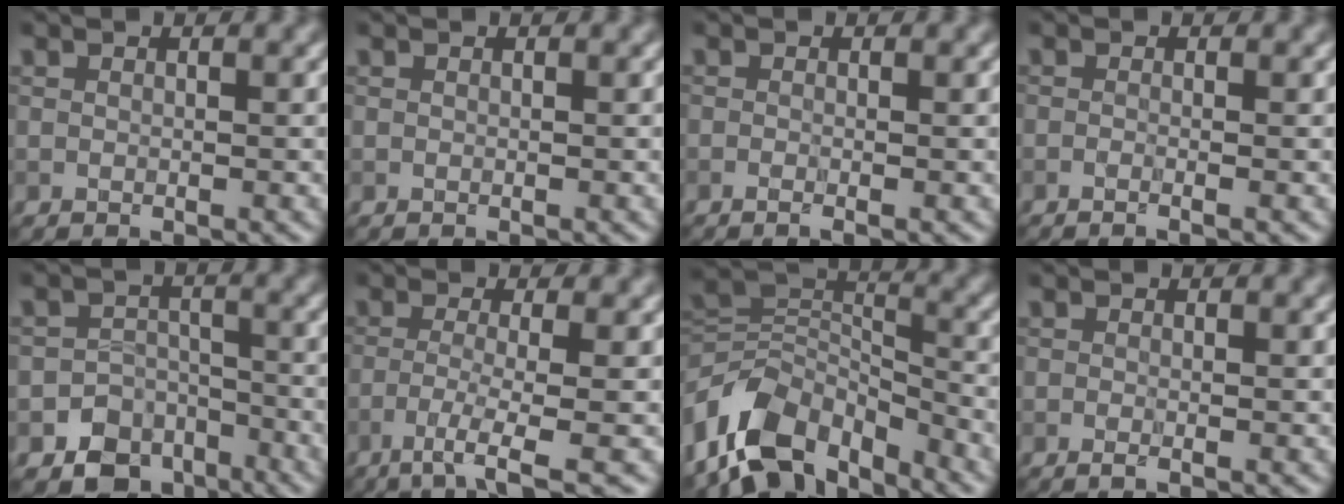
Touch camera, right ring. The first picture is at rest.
{"total": 0.0}
{"total": 0.8, "force": [-0.3, 0.2, 0.8], "torque": [-0.011, -0.007, -0.005]}
{"total": 1.4, "force": [-0.2, 0.6, 1.2], "torque": [-0.001, -0.008, -0.020]}
{"total": 5.5, "force": [-3.4, 4.1, 1.4], "torque": [0.002, 0.001, -0.052]}
{"total": 4.4, "force": [-2.1, 0.5, 3.8], "torque": [-0.063, -0.004, -0.048]}
{"total": 10.4, "force": [-6.0, 6.2, 5.9], "torque": [-0.104, 0.005, -0.122]}
{"total": 0.8, "force": [-0.3, 0.1, 0.7], "torque": [-0.012, -0.005, -0.005]}